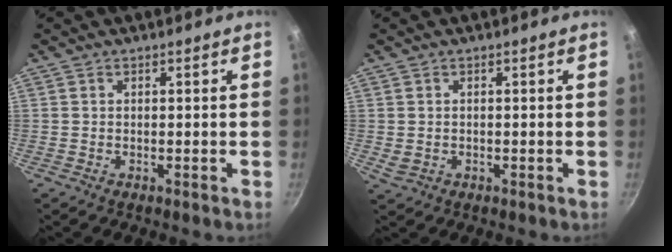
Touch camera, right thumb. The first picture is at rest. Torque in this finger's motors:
{"motor_torque": [0.32, 0.08, -0.15, -0.21, 0.01]}